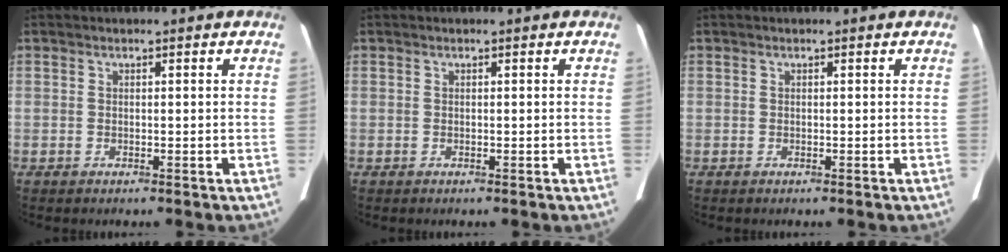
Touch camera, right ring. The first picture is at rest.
{"total": 0.0}
{"total": 0.0}